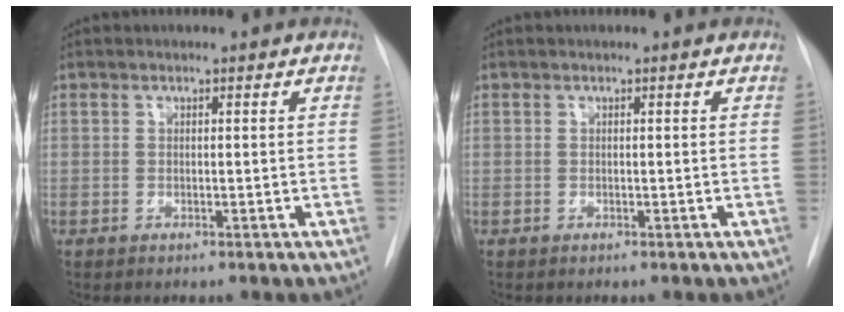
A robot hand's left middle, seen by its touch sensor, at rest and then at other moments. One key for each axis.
{"total": 0.0}